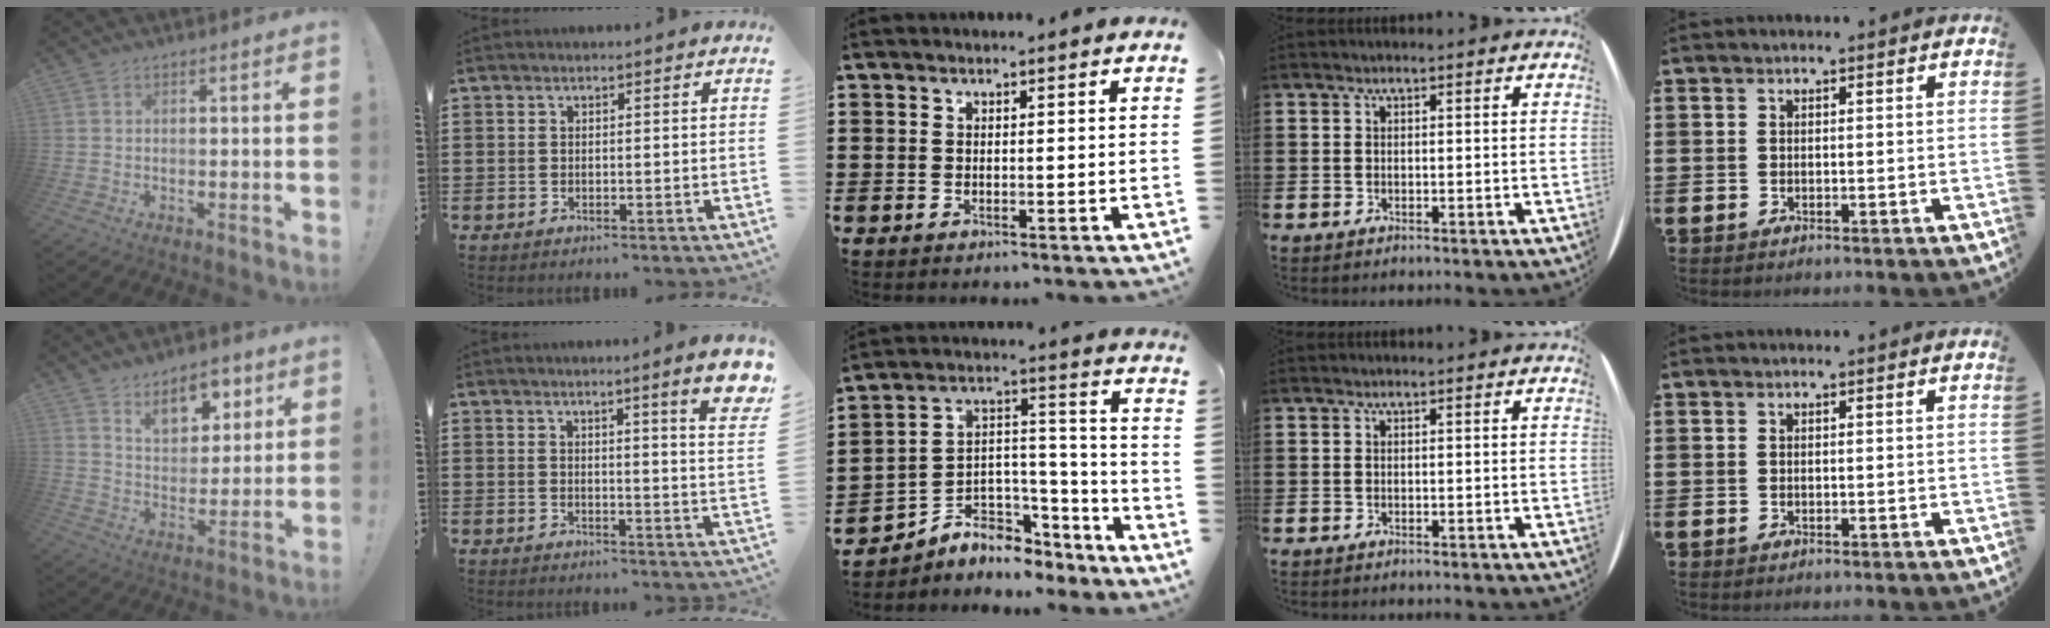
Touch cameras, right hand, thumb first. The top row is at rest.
{"thumb": {"total": 11.1, "force": [7.1, 6.4, 5.6], "torque": [-0.061, -0.044, 0.129]}, "index": {"total": 5.9, "force": [3.5, 0.0, 4.7], "torque": [-0.075, -0.017, 0.053]}, "middle": {"total": 4.8, "force": [-3.8, 2.9, 0.5], "torque": [-0.017, -0.010, -0.074]}}